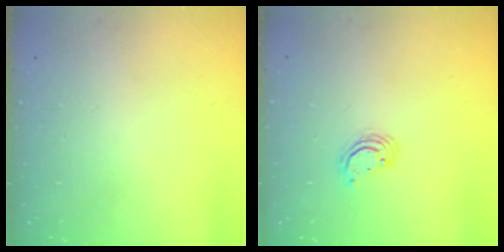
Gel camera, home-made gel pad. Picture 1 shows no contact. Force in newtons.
{"total": 3.0, "press": 3.0, "slide": 0.3}